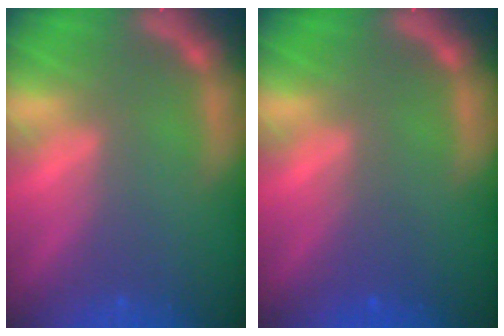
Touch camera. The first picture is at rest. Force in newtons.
{"total": 1.4}